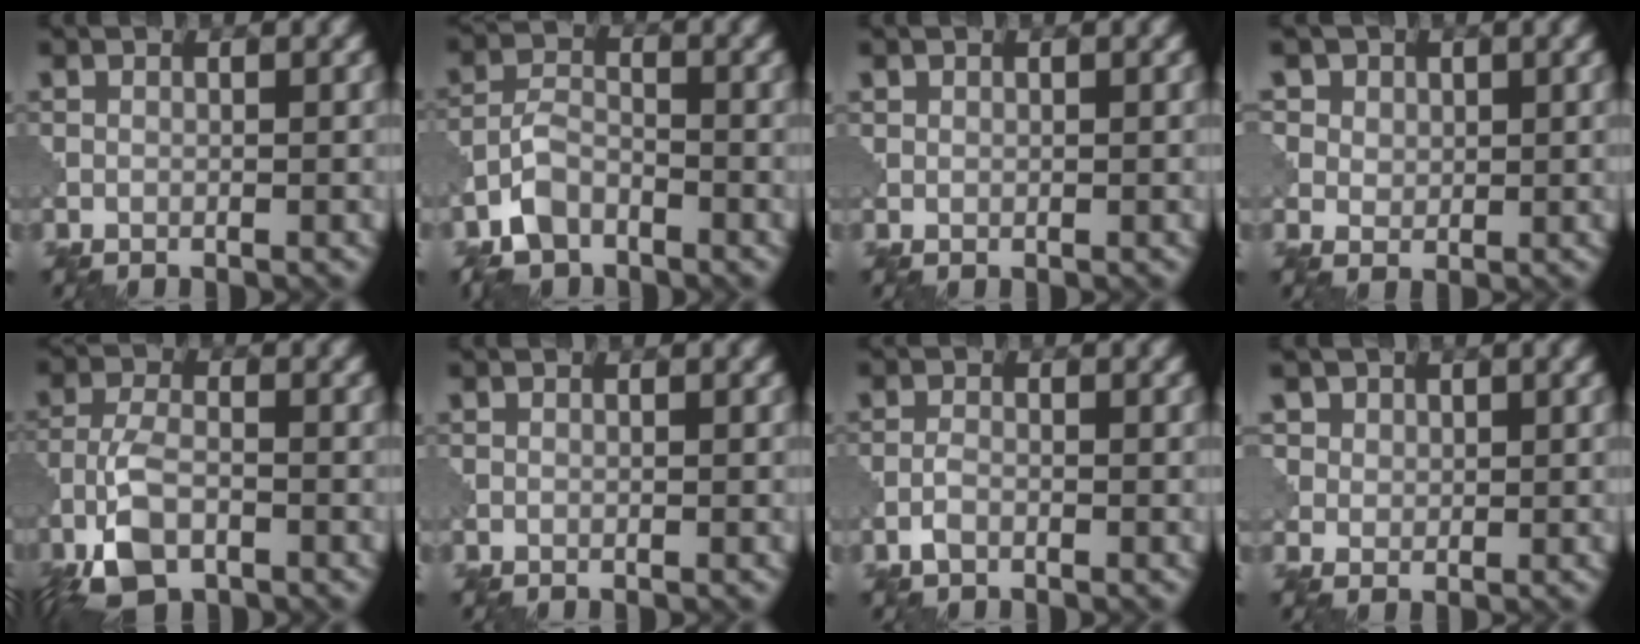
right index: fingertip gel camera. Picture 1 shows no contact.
{"total": 4.3, "force": [-3.0, 2.2, 2.1], "torque": [-0.038, 0.000, -0.070]}
{"total": 0.6, "force": [0.3, 0.4, 0.2], "torque": [-0.001, 0.001, 0.008]}
{"total": 5.6, "force": [2.8, 4.3, 2.2], "torque": [-0.057, 0.008, 0.042]}
{"total": 6.0, "force": [-3.5, 2.6, 4.1], "torque": [-0.089, -0.002, -0.078]}
{"total": 0.0}
{"total": 1.3, "force": [-0.9, 0.5, 0.8], "torque": [-0.018, 0.002, -0.021]}
{"total": 3.8, "force": [2.0, 2.9, 1.3], "torque": [-0.043, -0.001, 0.043]}